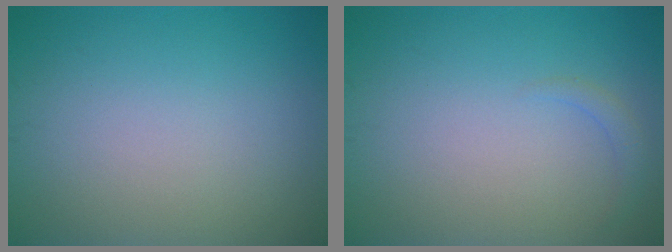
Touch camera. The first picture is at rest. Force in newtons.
{"total": 1.0, "press": 1.0, "slide": 0.2}